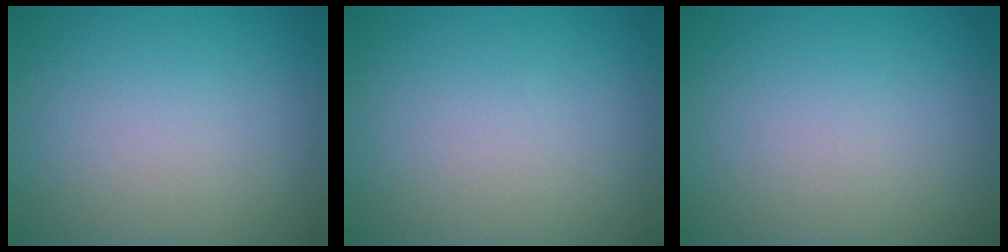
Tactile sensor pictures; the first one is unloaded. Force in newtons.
{"total": 0.0}
{"total": 0.0}